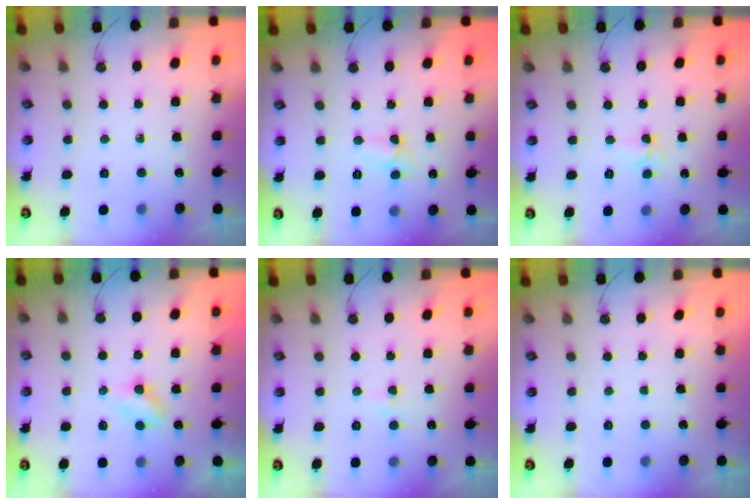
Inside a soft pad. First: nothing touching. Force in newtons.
{"total": 4.1, "press": 4.0, "slide": 0.4}
{"total": 3.7, "press": 2.0, "slide": 3.1}
{"total": 3.6, "press": 3.6, "slide": 0.5}
{"total": 2.3, "press": 2.3, "slide": 0.4}
{"total": 0.0}